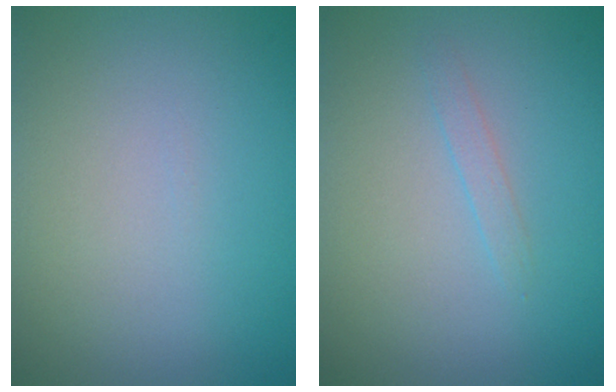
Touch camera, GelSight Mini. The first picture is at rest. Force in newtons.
{"total": 0.8, "press": 0.8, "slide": 0.1}